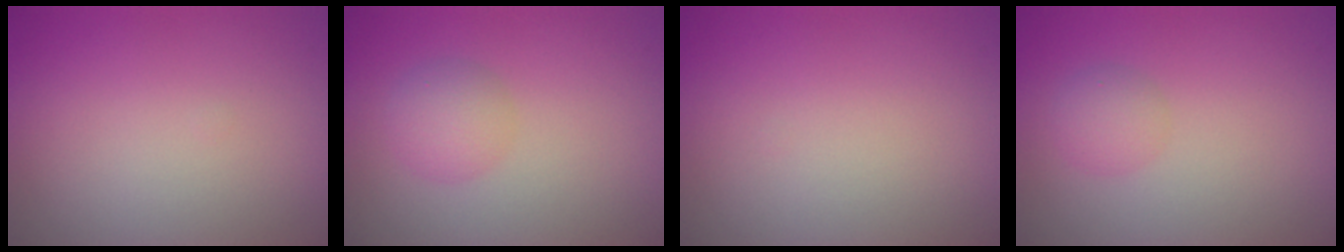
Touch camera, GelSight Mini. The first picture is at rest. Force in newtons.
{"total": 2.4, "press": 2.4, "slide": 0.0}
{"total": 0.0}
{"total": 1.6, "press": 1.6, "slide": 0.1}